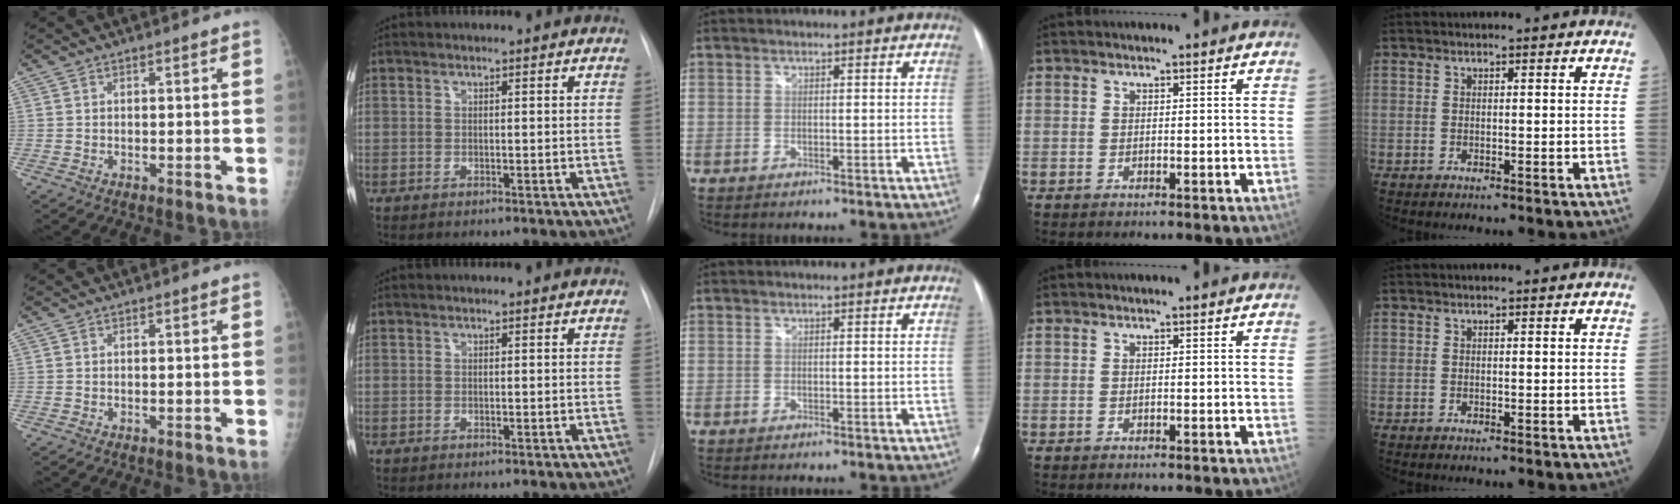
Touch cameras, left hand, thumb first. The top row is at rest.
{}